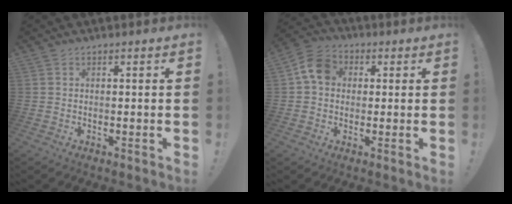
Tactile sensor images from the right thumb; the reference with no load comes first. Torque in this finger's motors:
{"motor_torque": [0.97, 1.15, 0.40, -0.34, 0.21]}